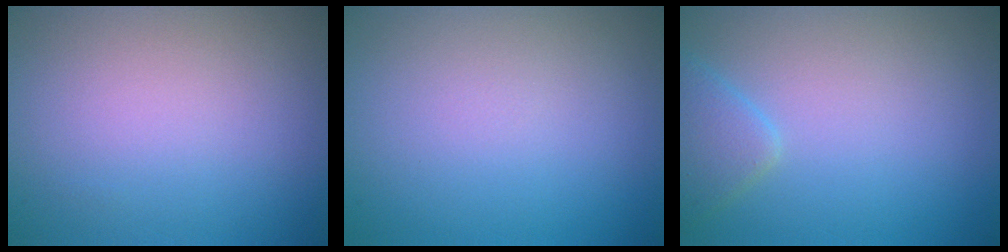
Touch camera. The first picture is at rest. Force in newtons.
{"total": 0.0}
{"total": 2.3, "press": 2.3, "slide": 0.1}